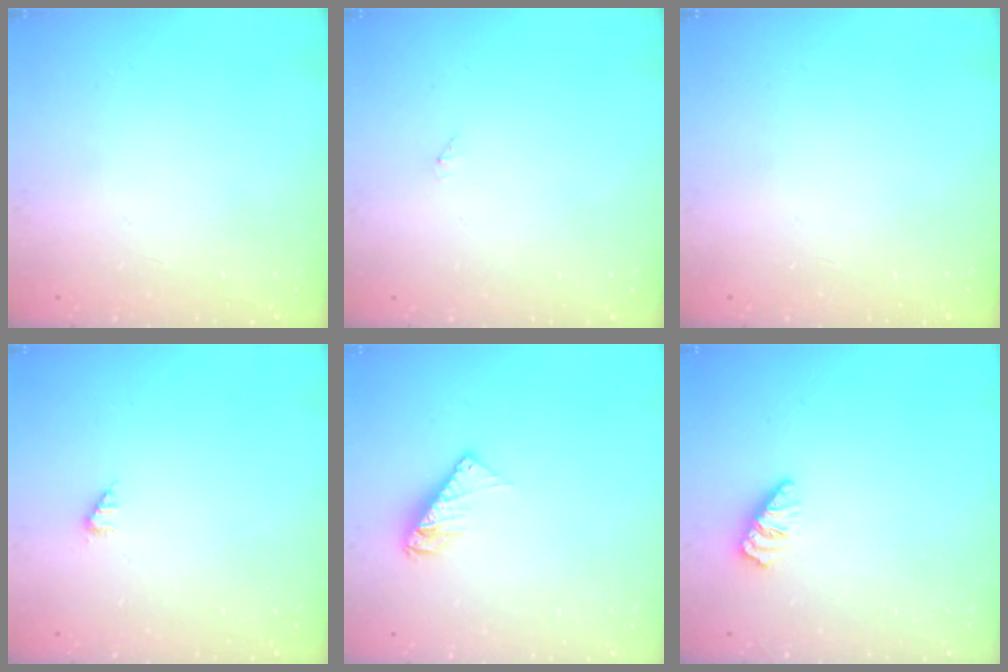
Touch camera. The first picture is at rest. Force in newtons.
{"total": 0.0}
{"total": 0.0}
{"total": 1.4, "press": 1.4, "slide": 0.2}
{"total": 6.5, "press": 6.5, "slide": 0.3}
{"total": 0.0}